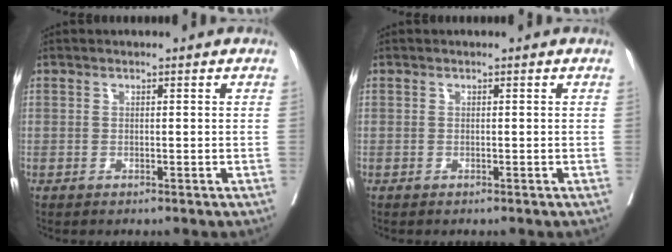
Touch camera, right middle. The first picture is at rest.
{"total": 0.0}